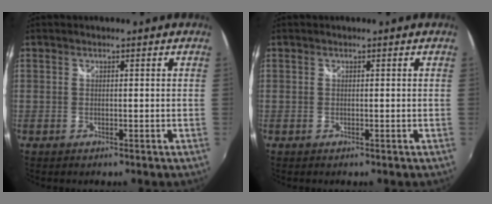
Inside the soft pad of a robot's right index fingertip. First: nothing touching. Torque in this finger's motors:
{"motor_torque": [-0.17, 0.17, 0.00, 0.00]}